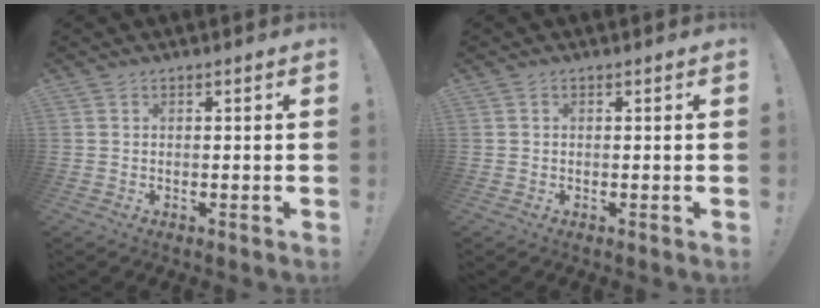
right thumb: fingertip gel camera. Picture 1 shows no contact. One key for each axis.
{"total": 0.0}